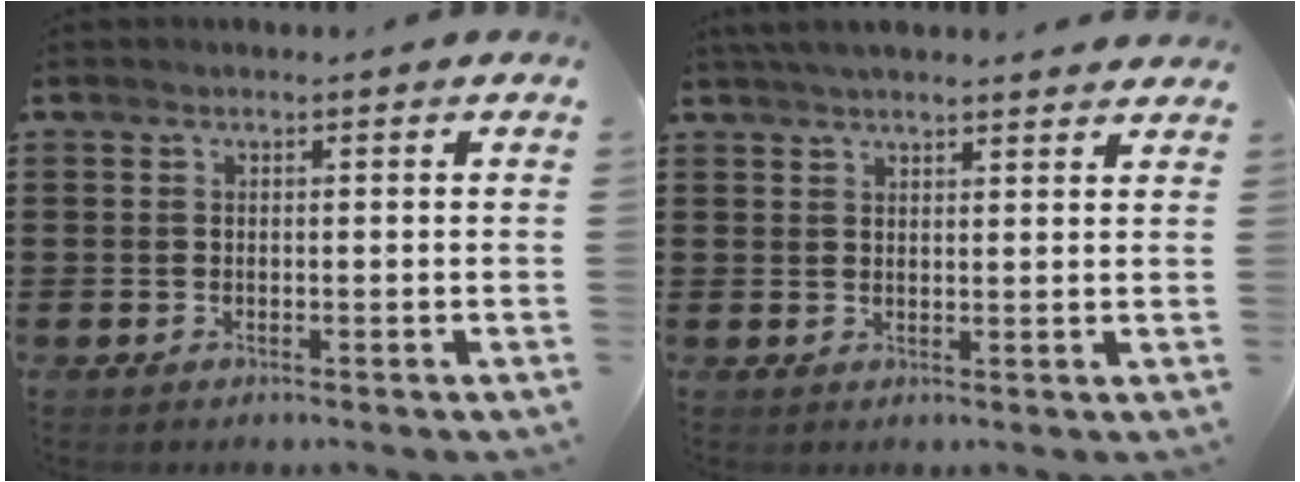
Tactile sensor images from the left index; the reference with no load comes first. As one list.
[{"total": 3.1, "force": [3.0, 0.2, 0.8], "torque": [-0.023, -0.002, 0.058]}]